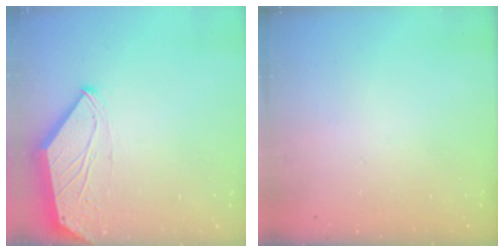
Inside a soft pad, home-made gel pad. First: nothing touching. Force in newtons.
{"total": 0.0}